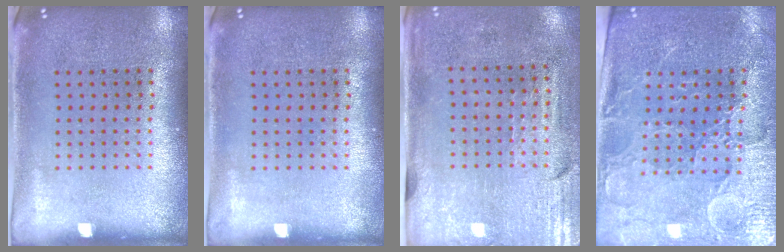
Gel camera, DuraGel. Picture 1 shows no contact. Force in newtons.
{"total": 0.0}
{"total": 3.1, "press": 2.6, "slide": 1.6}
{"total": 3.5, "press": 3.3, "slide": 1.1}